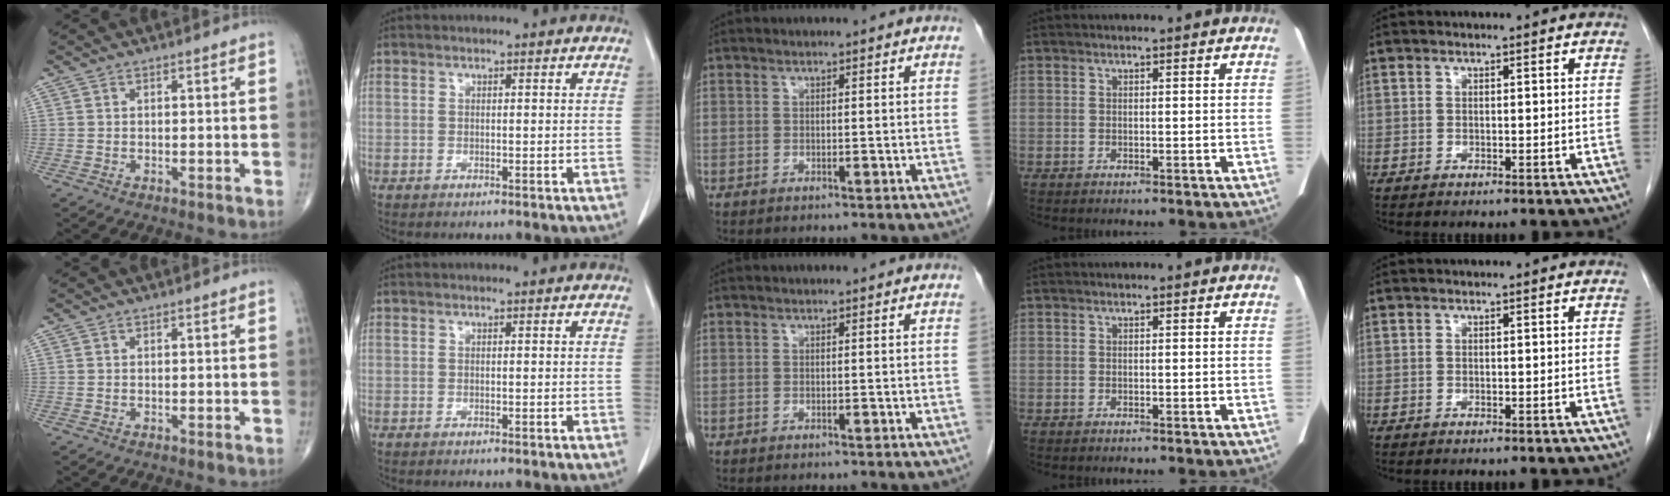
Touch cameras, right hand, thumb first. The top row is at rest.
{}